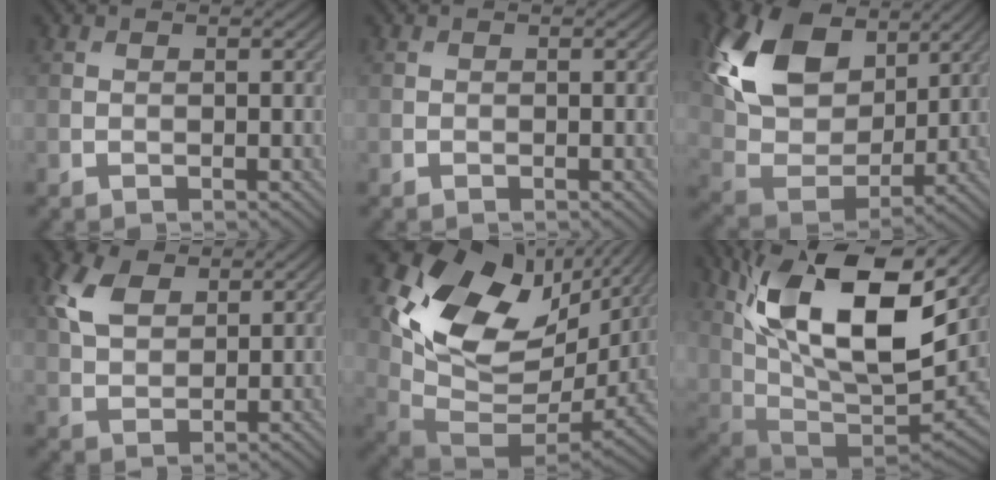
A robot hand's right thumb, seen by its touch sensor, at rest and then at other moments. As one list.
[{"total": 0.0}, {"total": 15.2, "force": [6.7, 9.7, 9.5], "torque": [-0.224, 0.016, 0.125]}, {"total": 6.0, "force": [2.9, 3.6, 3.8], "torque": [-0.097, 0.009, 0.057]}, {"total": 17.8, "force": [6.0, 11.9, 11.8], "torque": [-0.233, -0.014, 0.127]}, {"total": 18.6, "force": [8.4, 8.4, 14.3], "torque": [-0.309, 0.013, 0.161]}]